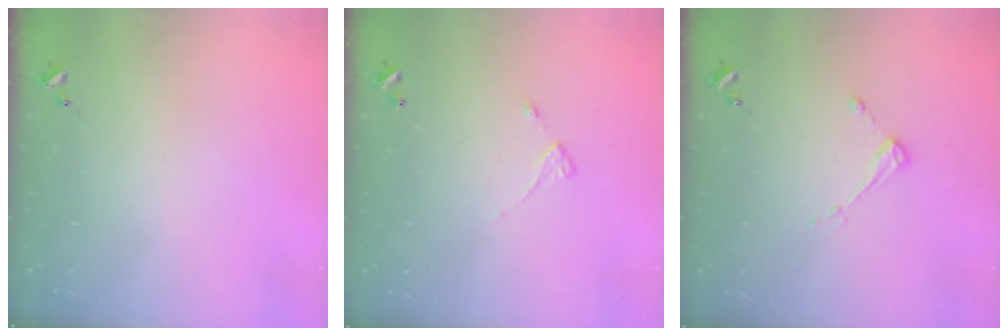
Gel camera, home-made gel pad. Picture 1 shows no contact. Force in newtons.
{"total": 5.7, "press": 5.7, "slide": 0.5}
{"total": 4.2, "press": 4.2, "slide": 0.6}